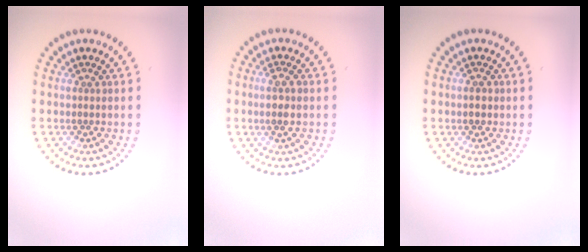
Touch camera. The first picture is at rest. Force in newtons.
{"total": 1.6, "press": 1.5, "slide": 0.7}
{"total": 1.6, "press": 1.6, "slide": 0.1}